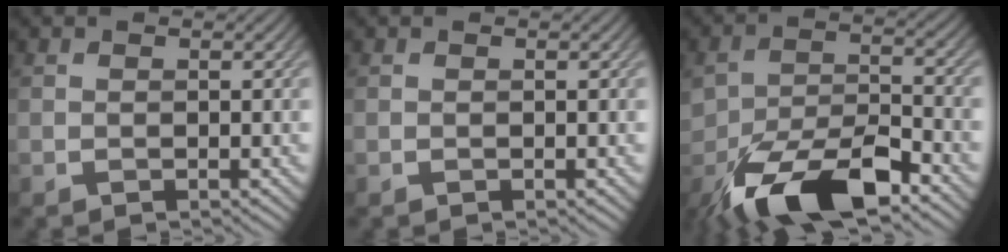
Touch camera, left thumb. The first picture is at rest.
{"total": 0.0}
{"total": 13.0, "force": [-8.2, 5.3, 8.6], "torque": [-0.173, -0.019, -0.148]}